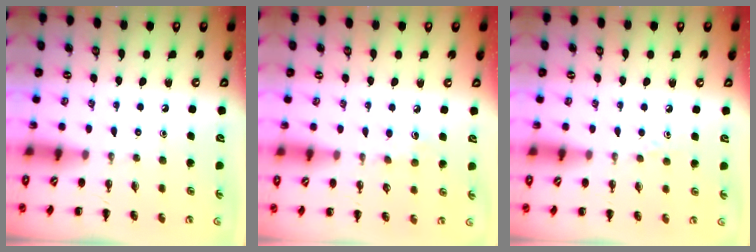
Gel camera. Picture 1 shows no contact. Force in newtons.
{"total": 4.9, "press": 4.8, "slide": 1.3}
{"total": 3.0, "press": 2.7, "slide": 1.2}